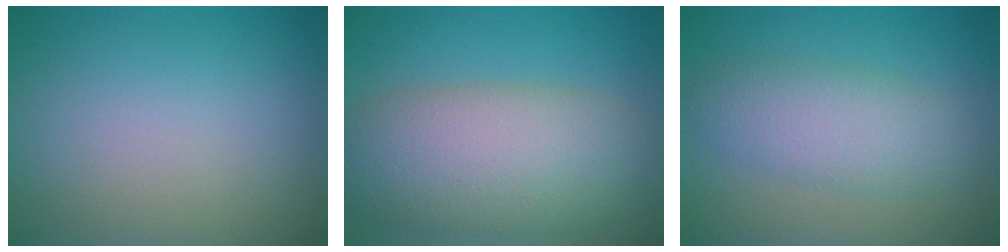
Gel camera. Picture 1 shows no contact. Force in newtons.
{"total": 10.1, "press": 10.1, "slide": 0.6}
{"total": 5.3, "press": 5.3, "slide": 0.1}